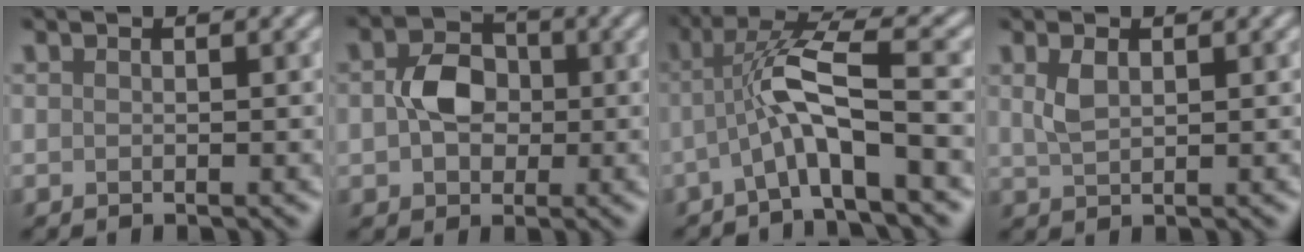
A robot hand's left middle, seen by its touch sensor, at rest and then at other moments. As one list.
[{"total": 4.4, "force": [0.1, 3.3, 2.8], "torque": [-0.059, 0.005, -0.003]}, {"total": 5.5, "force": [-1.8, 0.6, 5.2], "torque": [-0.106, 0.021, -0.040]}, {"total": 2.0, "force": [0.8, 1.0, 1.5], "torque": [-0.045, 0.004, 0.021]}]